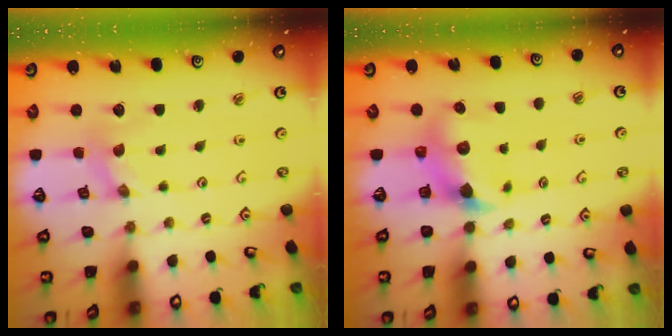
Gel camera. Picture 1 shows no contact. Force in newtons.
{"total": 6.0, "press": 6.0, "slide": 0.6}